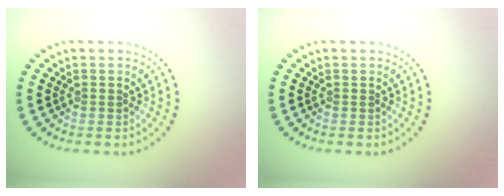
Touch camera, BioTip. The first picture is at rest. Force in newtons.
{"total": 0.0}